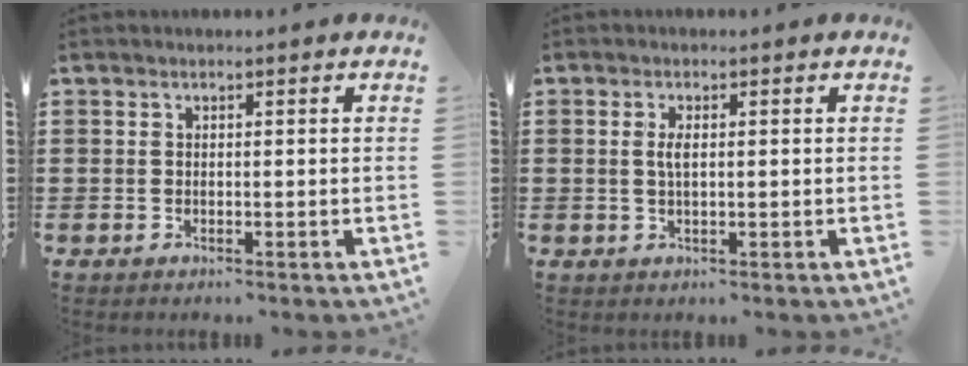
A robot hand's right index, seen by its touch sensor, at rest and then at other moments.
{"total": 1.9, "force": [0.2, 0.6, 1.8], "torque": [-0.035, 0.003, 0.002]}